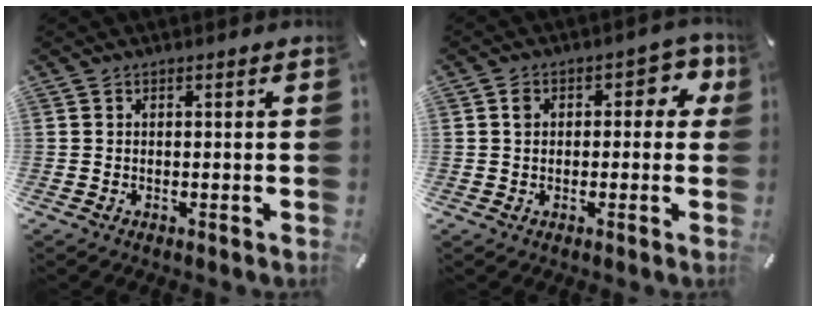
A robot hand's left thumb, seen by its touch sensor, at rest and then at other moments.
{"total": 6.4, "force": [1.5, 4.5, 4.2], "torque": [-0.042, -0.001, 0.018]}